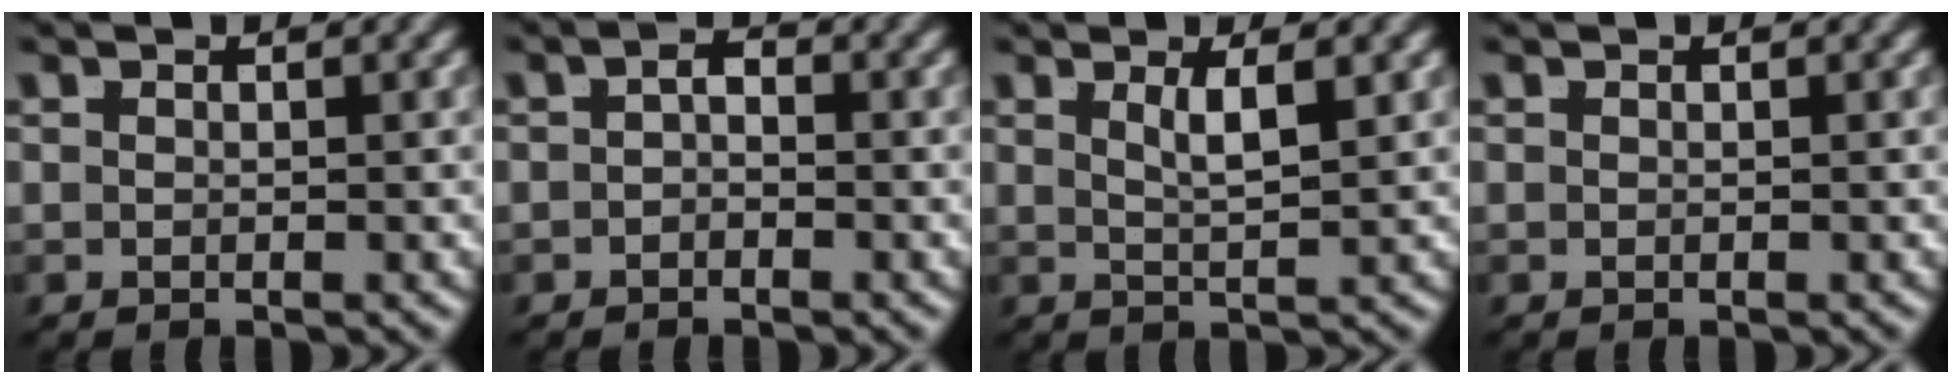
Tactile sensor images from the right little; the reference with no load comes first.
{"total": 1.0, "force": [-0.4, 0.4, 0.8], "torque": [-0.001, -0.003, -0.008]}
{"total": 2.2, "force": [0.8, -0.6, 1.9], "torque": [-0.024, -0.005, 0.022]}
{"total": 0.0}